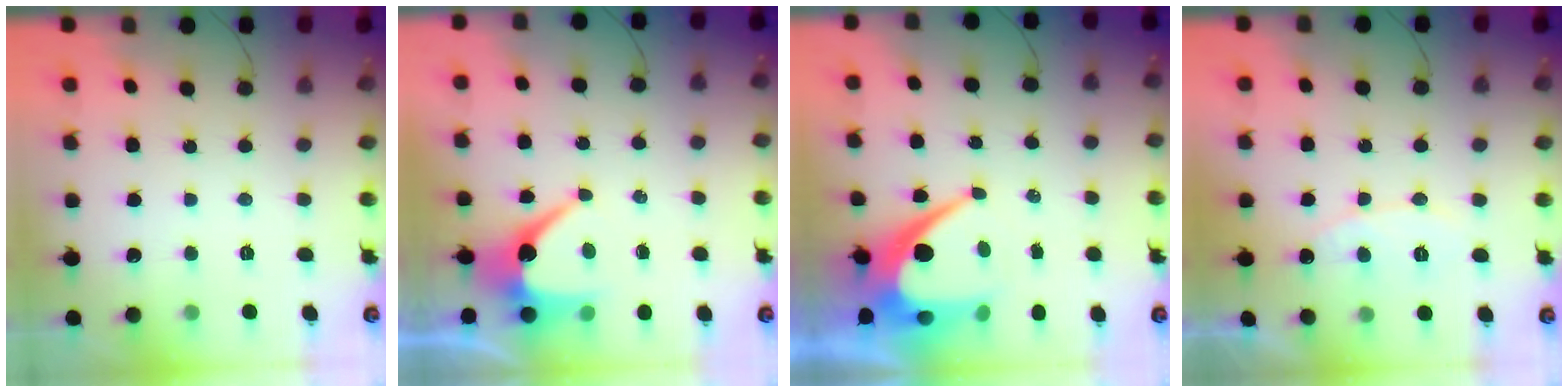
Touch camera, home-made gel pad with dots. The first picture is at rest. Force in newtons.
{"total": 6.9, "press": 6.9, "slide": 0.2}
{"total": 11.0, "press": 11.0, "slide": 1.0}
{"total": 6.4, "press": 6.4, "slide": 0.5}